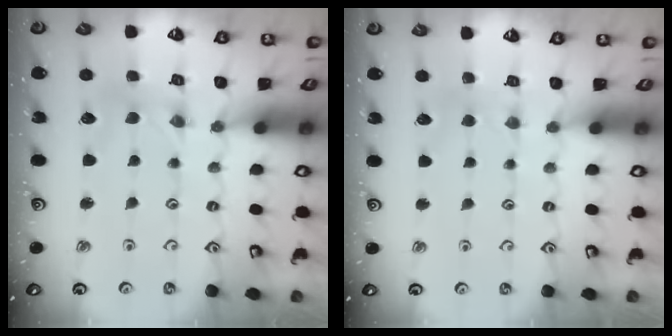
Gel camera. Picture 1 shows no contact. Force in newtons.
{"total": 2.4, "press": 2.4, "slide": 0.4}